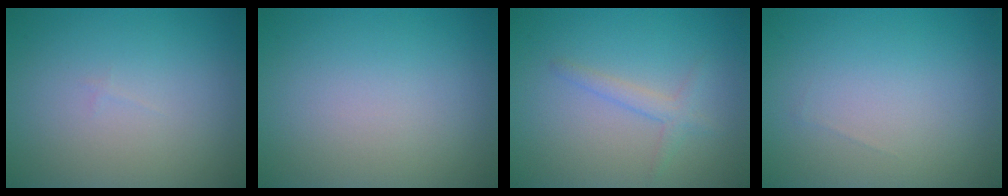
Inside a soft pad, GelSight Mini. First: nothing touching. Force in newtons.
{"total": 0.0}
{"total": 1.6, "press": 1.6, "slide": 0.1}
{"total": 0.0}